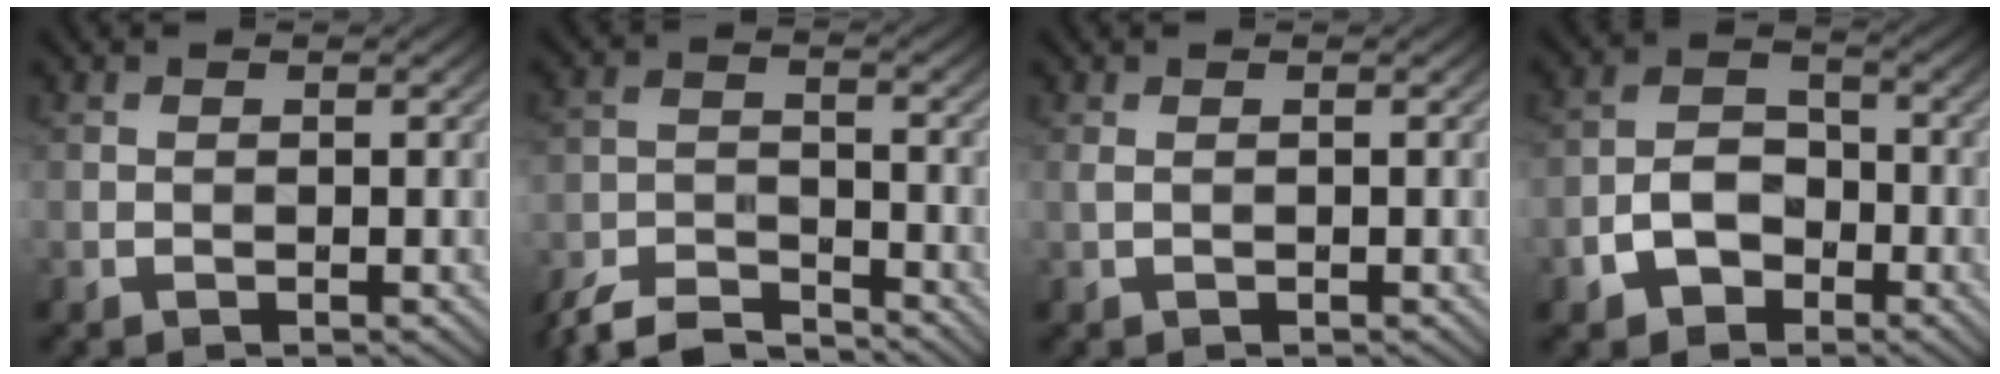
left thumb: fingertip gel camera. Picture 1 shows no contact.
{"total": 8.3, "force": [-7.7, 1.9, 2.6], "torque": [-0.055, -0.007, -0.151]}
{"total": 0.7, "force": [0.1, 0.2, 0.7], "torque": [-0.019, 0.002, 0.001]}
{"total": 5.6, "force": [-2.9, 3.8, 2.9], "torque": [-0.052, 0.002, -0.061]}